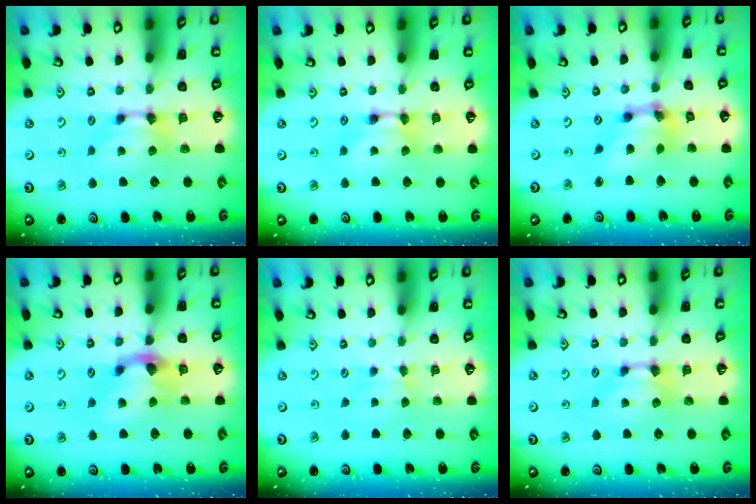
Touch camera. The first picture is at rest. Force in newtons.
{"total": 1.6, "press": 1.6, "slide": 0.2}
{"total": 7.1, "press": 6.7, "slide": 2.3}
{"total": 2.9, "press": 2.2, "slide": 1.9}
{"total": 1.7, "press": 1.6, "slide": 0.4}
{"total": 0.0}